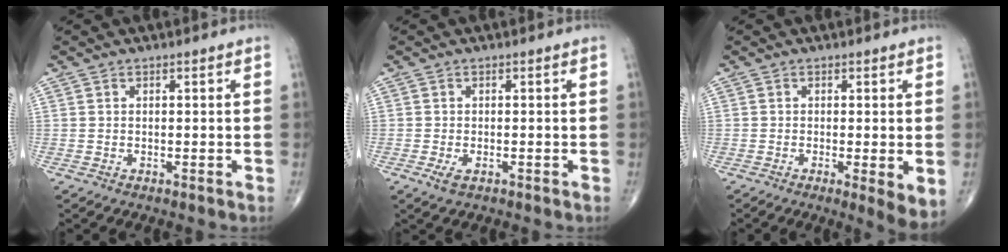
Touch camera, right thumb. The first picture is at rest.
{"total": 2.0, "force": [-0.9, 0.9, 1.5], "torque": [-0.030, -0.002, -0.016]}
{"total": 4.7, "force": [-0.8, 0.9, 4.6], "torque": [-0.073, -0.016, -0.017]}